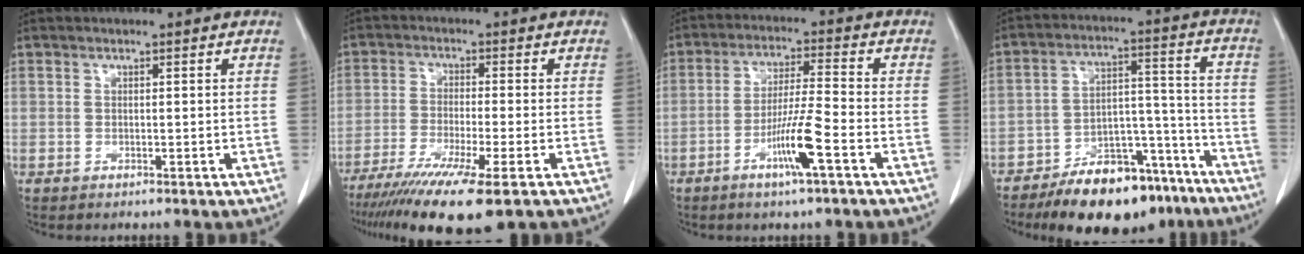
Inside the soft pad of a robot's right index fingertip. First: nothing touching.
{"total": 13.1, "force": [-9.0, 0.7, 9.5], "torque": [-0.168, -0.037, -0.146]}
{"total": 8.2, "force": [-3.7, -0.4, 7.3], "torque": [-0.141, -0.007, -0.069]}
{"total": 16.8, "force": [-13.1, 6.6, 8.2], "torque": [-0.105, 0.050, -0.204]}